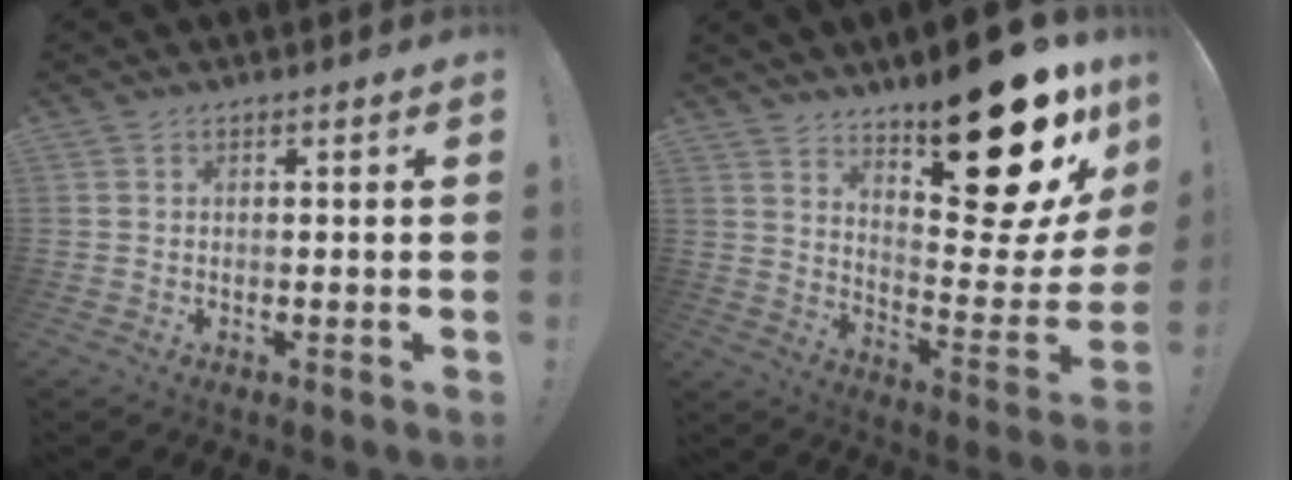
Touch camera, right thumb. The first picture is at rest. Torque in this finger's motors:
{"motor_torque": [-0.79, 2.81, 1.22, 1.40, 0.09]}